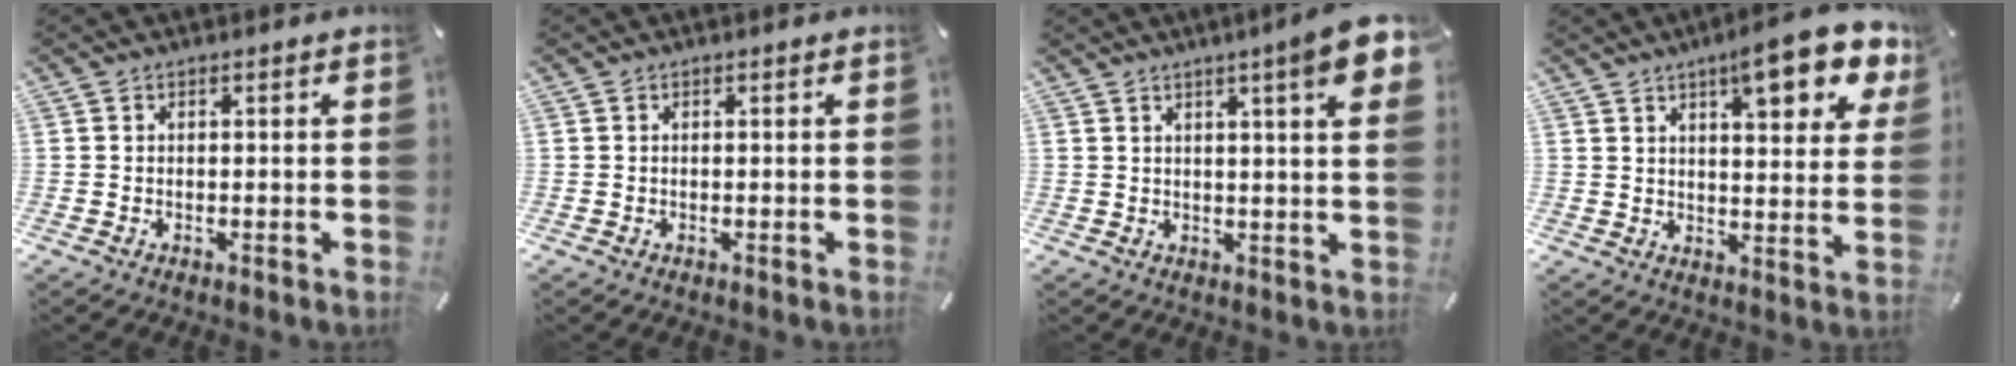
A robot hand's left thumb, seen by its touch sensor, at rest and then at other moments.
{"total": 0.0}
{"total": 8.8, "force": [4.3, 0.5, 7.7], "torque": [-0.117, -0.019, 0.066]}
{"total": 12.8, "force": [8.4, 4.2, 8.8], "torque": [-0.116, -0.047, 0.135]}